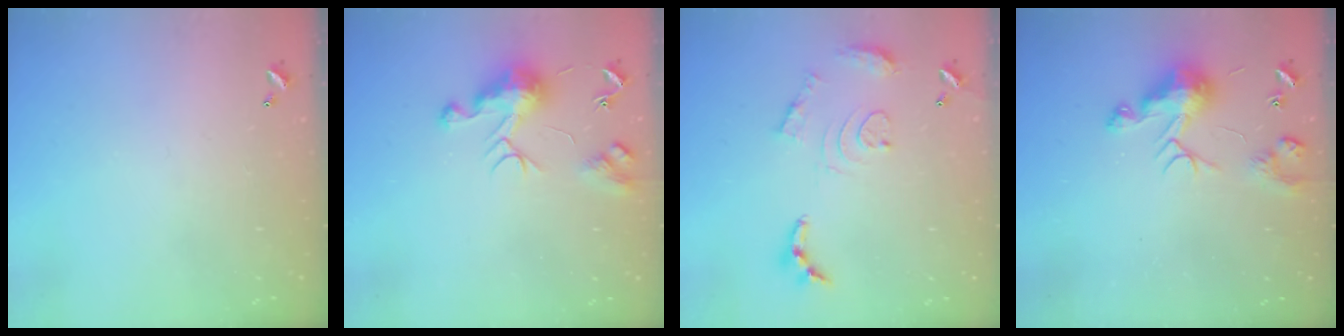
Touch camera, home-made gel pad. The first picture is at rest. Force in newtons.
{"total": 9.6, "press": 9.5, "slide": 0.9}
{"total": 12.6, "press": 12.5, "slide": 1.3}
{"total": 8.8, "press": 8.8, "slide": 0.0}